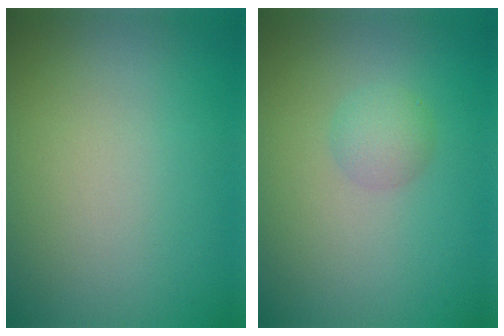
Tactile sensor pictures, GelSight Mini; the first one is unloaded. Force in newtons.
{"total": 1.7, "press": 1.7, "slide": 0.0}